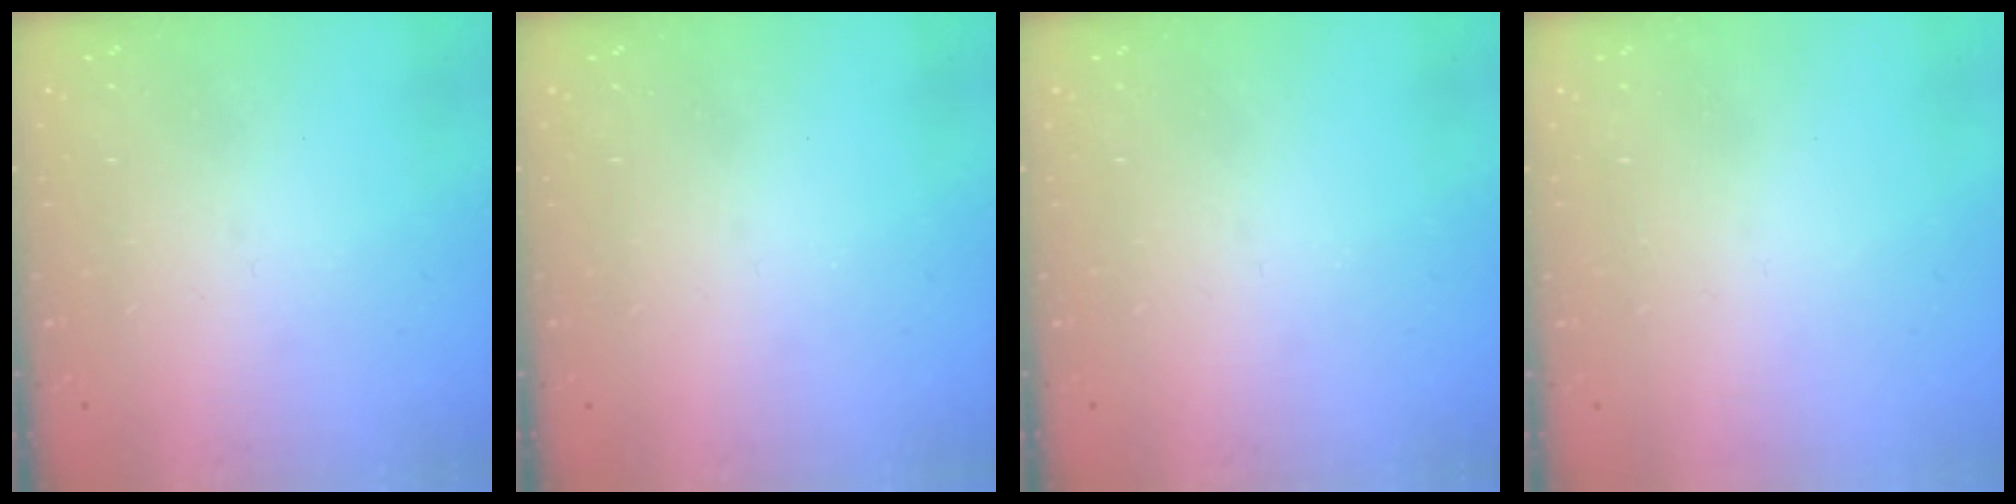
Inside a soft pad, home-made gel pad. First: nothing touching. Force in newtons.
{"total": 0.0}
{"total": 0.0}
{"total": 1.7, "press": 1.7, "slide": 0.2}